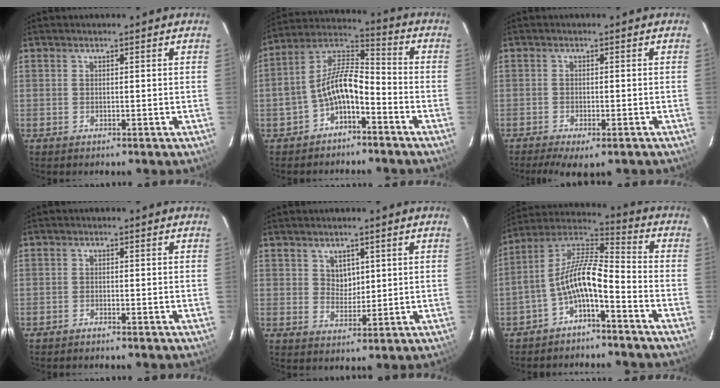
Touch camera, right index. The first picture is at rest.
{"total": 10.3, "force": [-4.7, 4.9, 7.8], "torque": [-0.164, 0.026, -0.083]}
{"total": 8.6, "force": [-6.2, 2.9, 5.1], "torque": [-0.113, -0.026, -0.092]}
{"total": 1.6, "force": [-1.4, 0.4, 0.5], "torque": [-0.021, -0.001, -0.027]}
{"total": 3.8, "force": [1.7, 2.9, 1.8], "torque": [-0.021, 0.004, 0.036]}
{"total": 11.4, "force": [-5.1, 3.6, 9.5], "torque": [-0.195, 0.015, -0.098]}